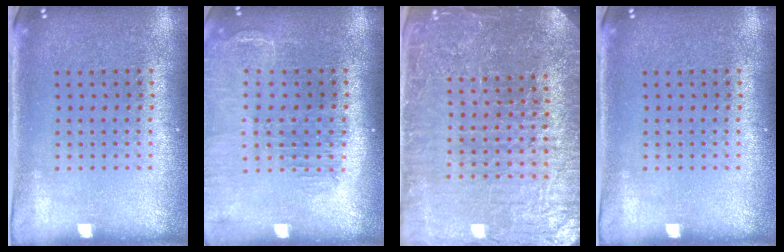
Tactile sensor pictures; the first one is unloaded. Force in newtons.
{"total": 1.5, "press": 1.4, "slide": 0.2}
{"total": 5.3, "press": 4.8, "slide": 2.1}
{"total": 0.0}